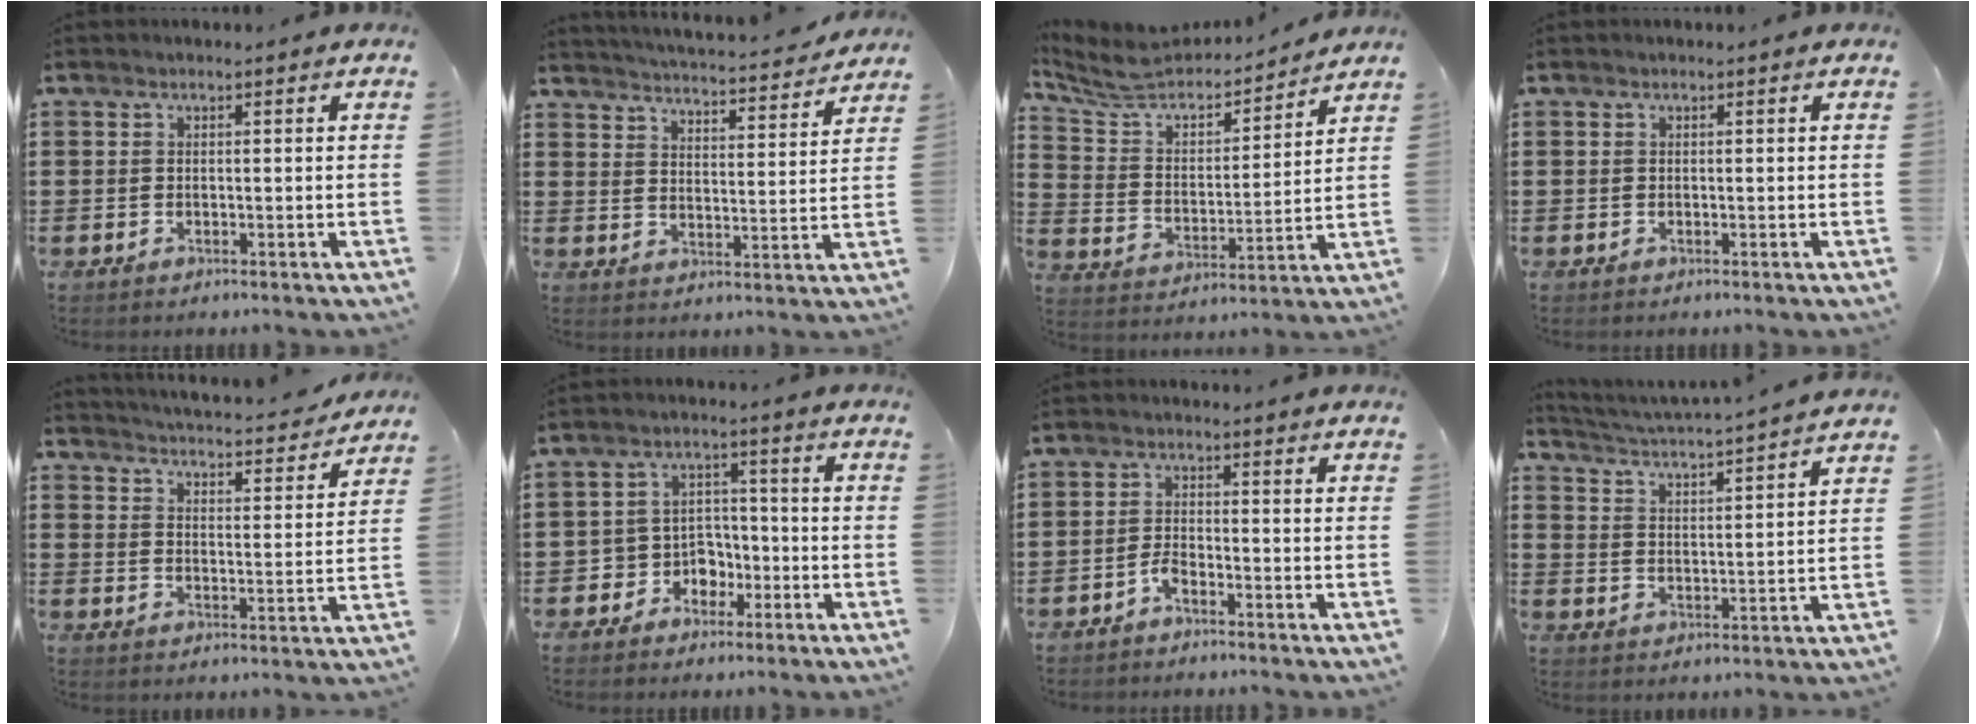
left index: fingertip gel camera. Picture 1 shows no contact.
{"total": 4.1, "force": [4.0, -0.8, 0.4], "torque": [-0.029, -0.037, 0.063]}
{"total": 6.2, "force": [5.6, 1.9, 1.9], "torque": [-0.069, -0.041, 0.092]}
{"total": 0.0}
{"total": 3.9, "force": [3.9, -0.6, 0.3], "torque": [-0.028, -0.035, 0.061]}
{"total": 4.8, "force": [-2.2, 4.2, 1.0], "torque": [-0.031, 0.012, -0.043]}
{"total": 2.1, "force": [-1.6, 0.7, 1.2], "torque": [-0.034, 0.002, -0.034]}
{"total": 3.7, "force": [3.5, -0.9, 0.7], "torque": [-0.033, -0.033, 0.054]}